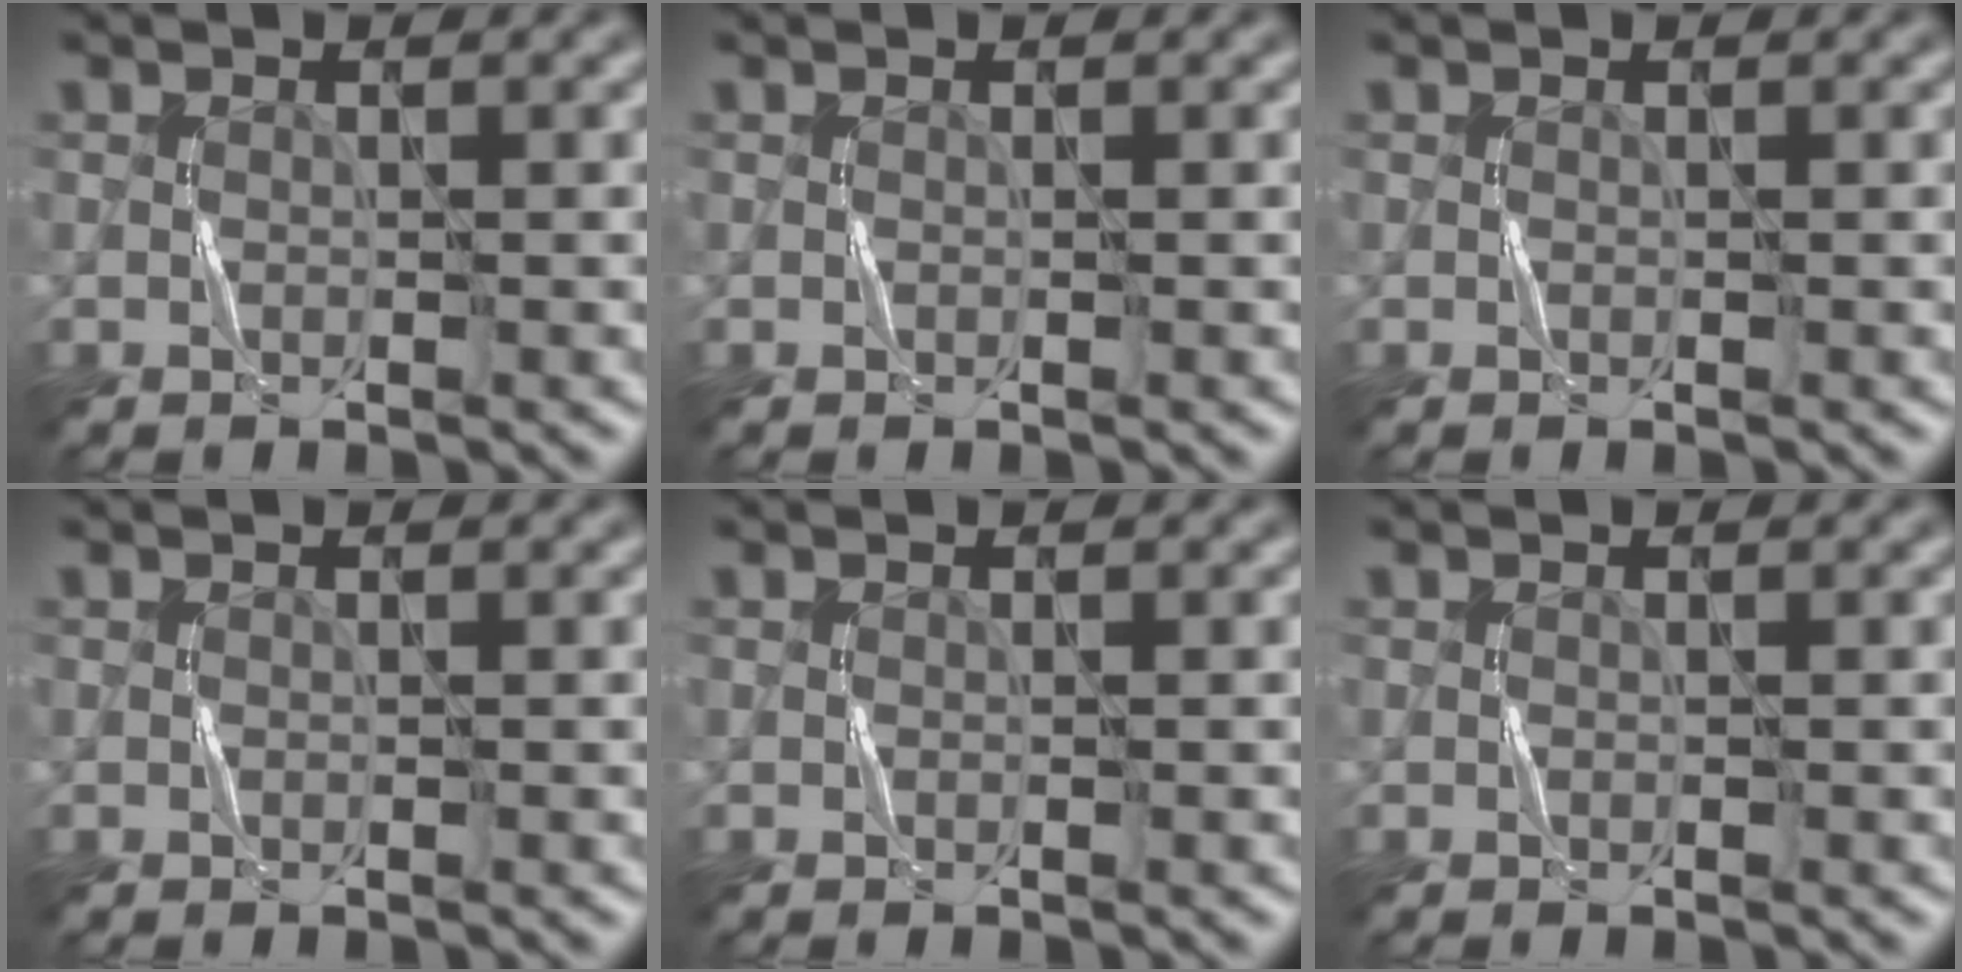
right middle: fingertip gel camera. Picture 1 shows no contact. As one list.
[{"total": 0.0}, {"total": 0.0}, {"total": 0.0}, {"total": 0.0}, {"total": 0.0}]